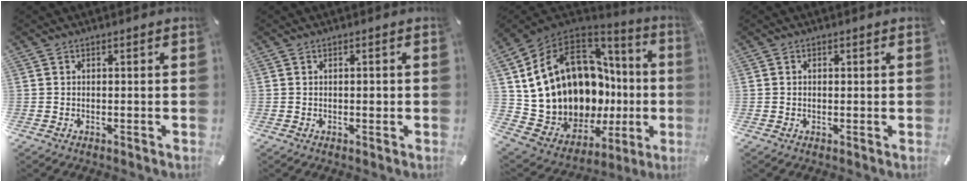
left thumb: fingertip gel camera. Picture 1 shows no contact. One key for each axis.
{"total": 0.9, "fx": 0.0, "fy": 0.6, "fz": 0.7, "tx": -0.014, "ty": 0.002, "tz": -0.002}
{"total": 18.7, "fx": 3.3, "fy": 13.4, "fz": 12.5, "tx": -0.197, "ty": -0.089, "tz": 0.120}
{"total": 0.9, "fx": 0.1, "fy": 0.8, "fz": 0.4, "tx": -0.008, "ty": 0.004, "tz": 0.001}